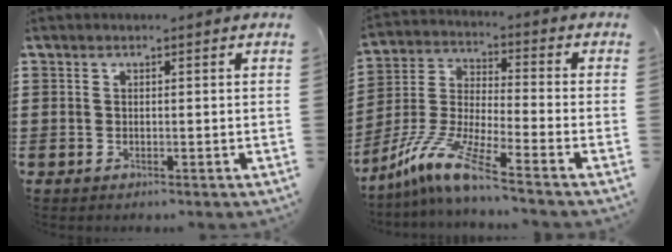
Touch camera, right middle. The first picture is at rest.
{"total": 9.8, "force": [-7.6, 0.2, 6.1], "torque": [-0.142, -0.008, -0.159]}